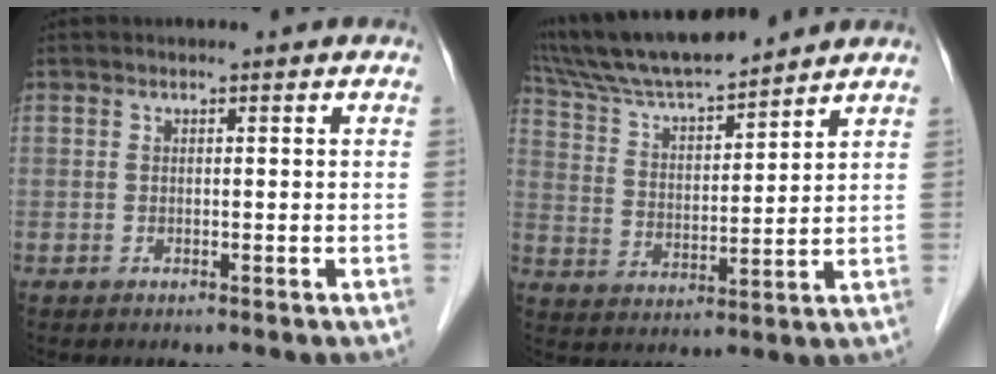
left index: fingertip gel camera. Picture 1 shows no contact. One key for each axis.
{"total": 13.8, "fx": 12.5, "fy": 1.4, "fz": 5.7, "tx": -0.108, "ty": 0.015, "tz": 0.228}